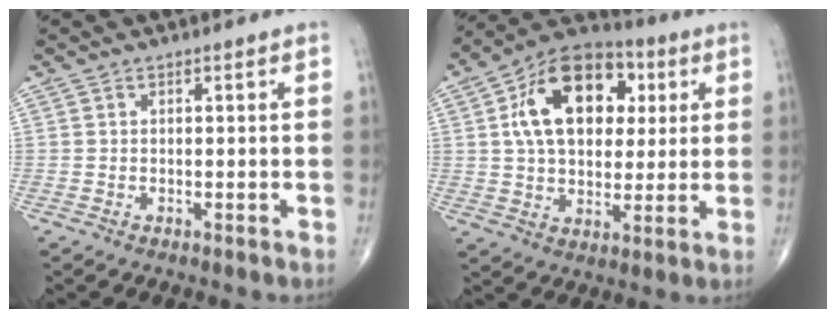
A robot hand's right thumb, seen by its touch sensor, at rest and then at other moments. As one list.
[{"total": 18.9, "force": [4.9, 12.3, 13.5], "torque": [-0.188, 0.008, 0.076]}]